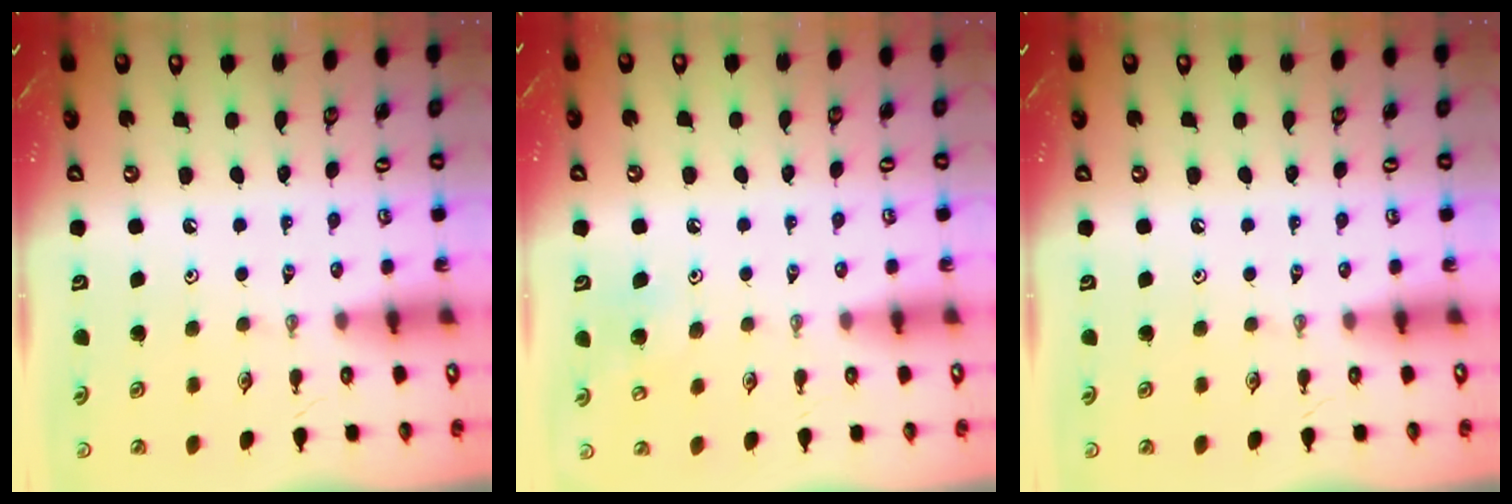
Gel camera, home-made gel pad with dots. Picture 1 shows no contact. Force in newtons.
{"total": 6.8, "press": 6.8, "slide": 0.6}
{"total": 0.0}